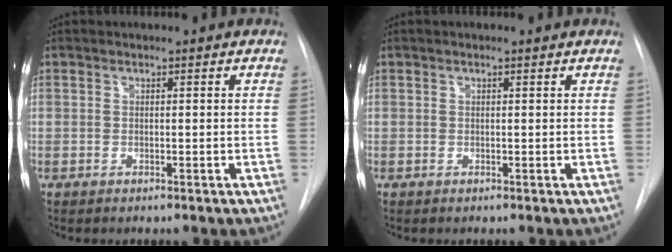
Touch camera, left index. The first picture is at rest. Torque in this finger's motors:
{"motor_torque": [-0.25, 0.00, -0.25, -0.01]}